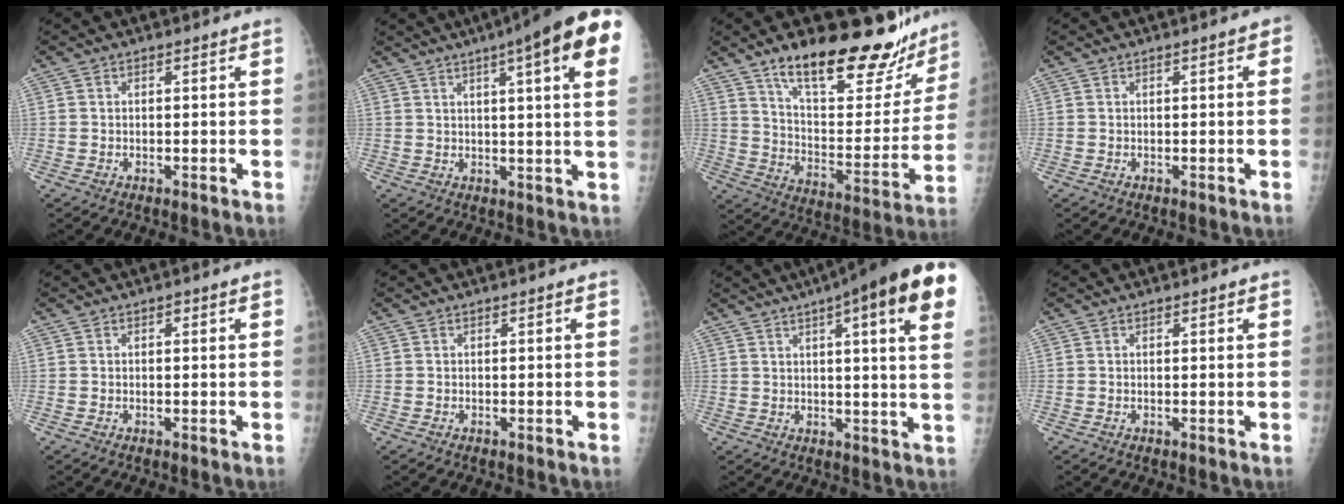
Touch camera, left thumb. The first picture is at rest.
{"total": 18.4, "force": [9.0, 2.9, 15.8], "torque": [-0.213, -0.002, 0.104]}
{"total": 25.9, "force": [19.2, 8.7, 15.0], "torque": [-0.176, -0.095, 0.289]}
{"total": 1.2, "force": [0.3, 0.5, 1.1], "torque": [-0.007, 0.004, 0.001]}
{"total": 0.6, "force": [0.2, 0.3, 0.5], "torque": [-0.002, 0.002, 0.003]}
{"total": 0.0}
{"total": 21.6, "force": [10.6, 3.7, 18.5], "torque": [-0.234, -0.003, 0.124]}
{"total": 0.5, "force": [0.4, 0.2, 0.2], "torque": [-0.003, -0.003, 0.005]}